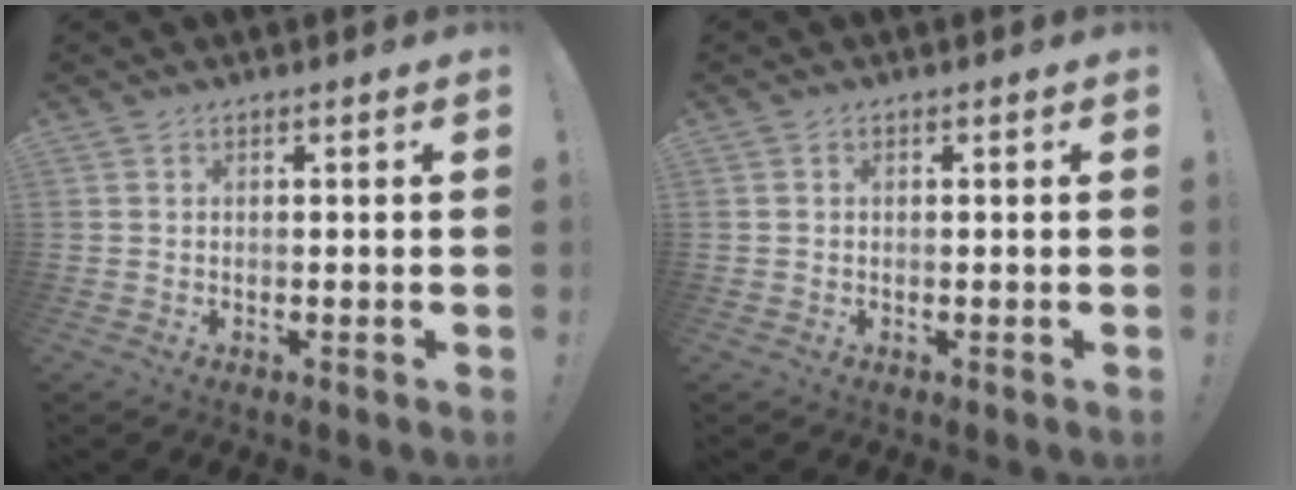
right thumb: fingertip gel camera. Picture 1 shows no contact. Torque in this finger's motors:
{"motor_torque": [-0.03, -0.28, -0.09, 0.14, 0.00]}